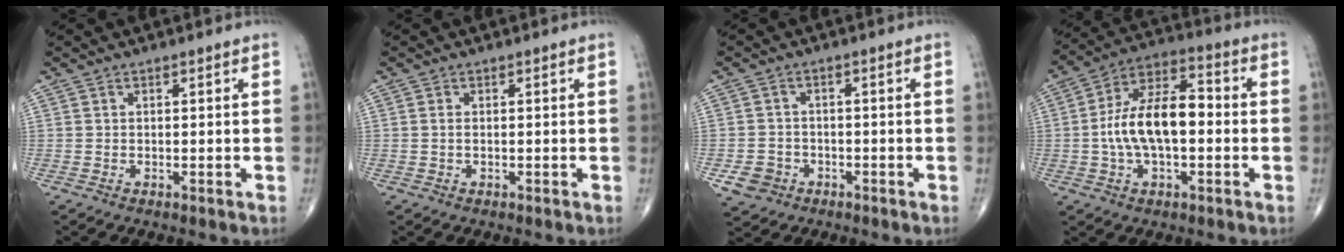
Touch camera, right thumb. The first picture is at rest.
{"total": 0.7, "force": [0.0, 0.3, 0.7], "torque": [-0.016, 0.000, 0.000]}
{"total": 4.8, "force": [-1.8, 4.3, 1.2], "torque": [-0.005, 0.013, -0.026]}
{"total": 14.5, "force": [-1.0, 7.2, 12.6], "torque": [-0.224, 0.036, -0.026]}